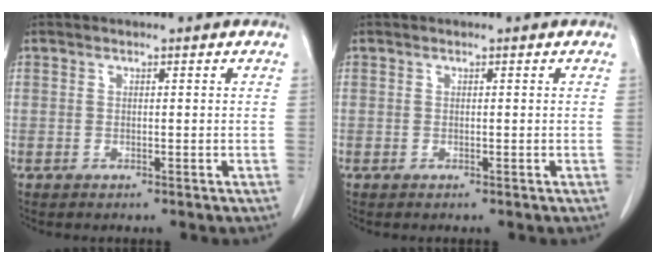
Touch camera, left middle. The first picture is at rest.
{"total": 0.0}